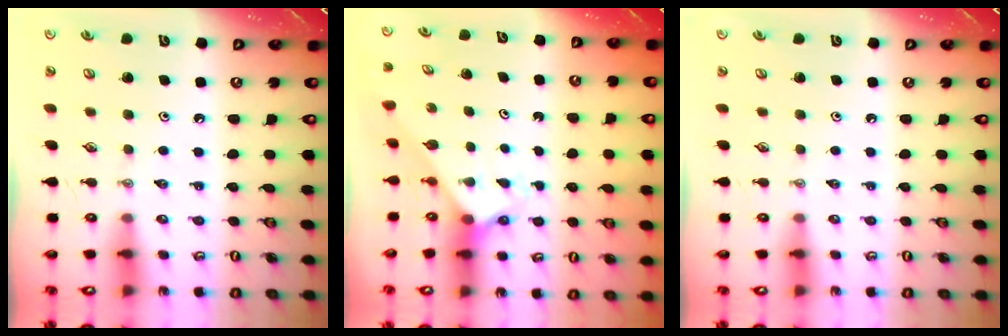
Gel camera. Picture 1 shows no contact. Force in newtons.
{"total": 2.1, "press": 2.1, "slide": 0.1}
{"total": 0.0}